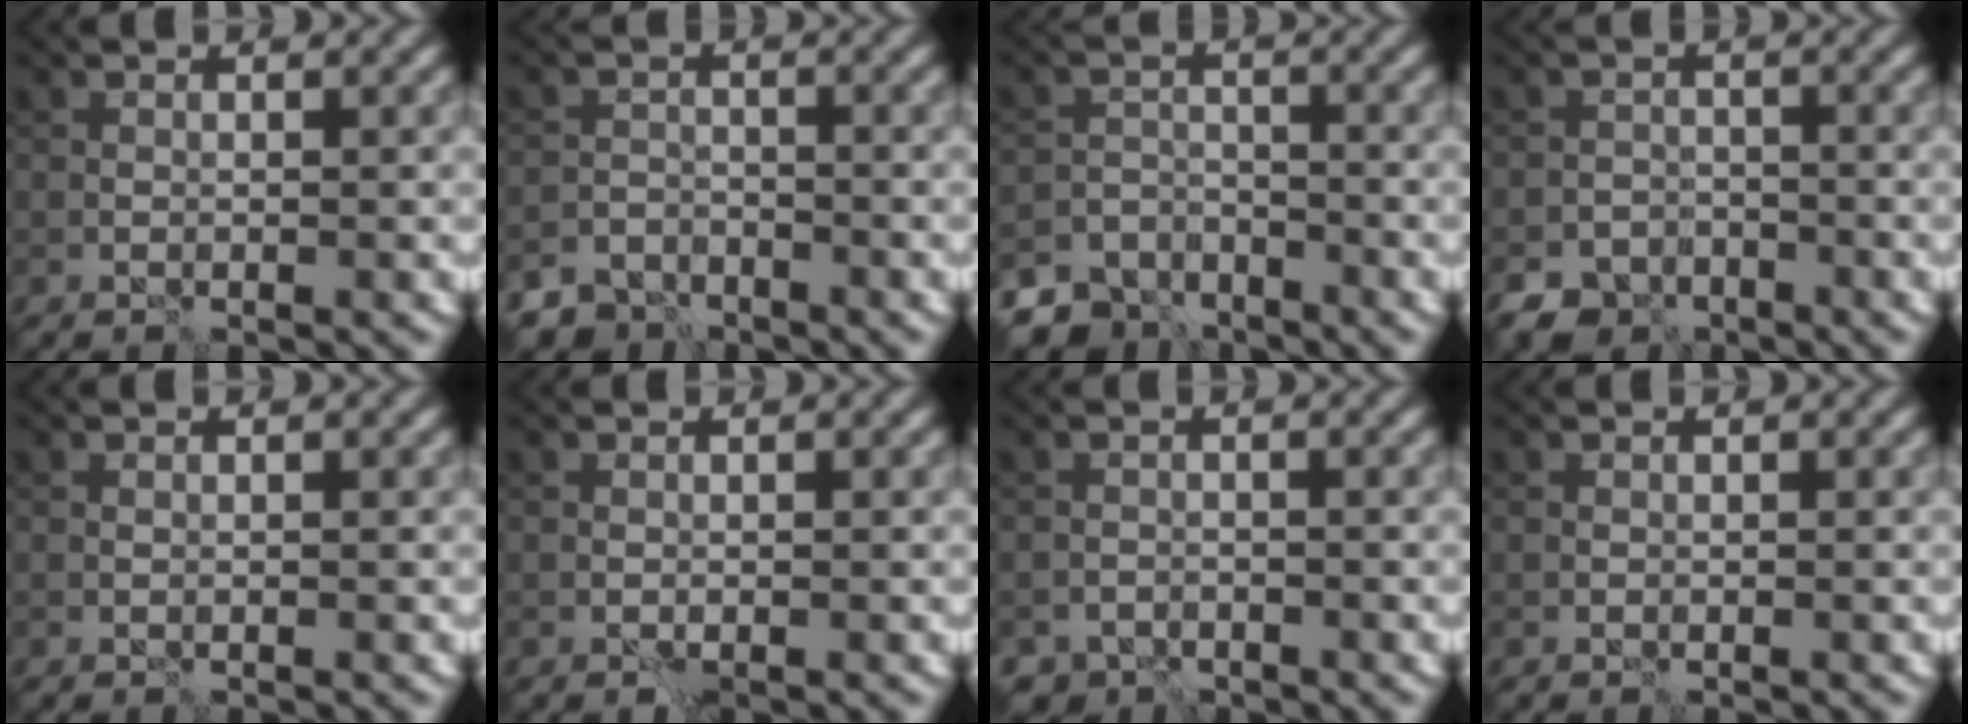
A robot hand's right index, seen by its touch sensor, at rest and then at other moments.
{"total": 3.7, "force": [-3.4, 1.6, 0.1], "torque": [0.011, -0.002, -0.057]}
{"total": 5.5, "force": [-4.7, 2.7, 0.7], "torque": [-0.003, -0.010, -0.077]}
{"total": 5.0, "force": [-3.9, 2.9, 0.7], "torque": [0.009, -0.003, -0.060]}
{"total": 0.0}
{"total": 0.0}
{"total": 2.3, "force": [-2.1, 1.1, 0.0], "torque": [0.004, 0.004, -0.033]}
{"total": 0.0}